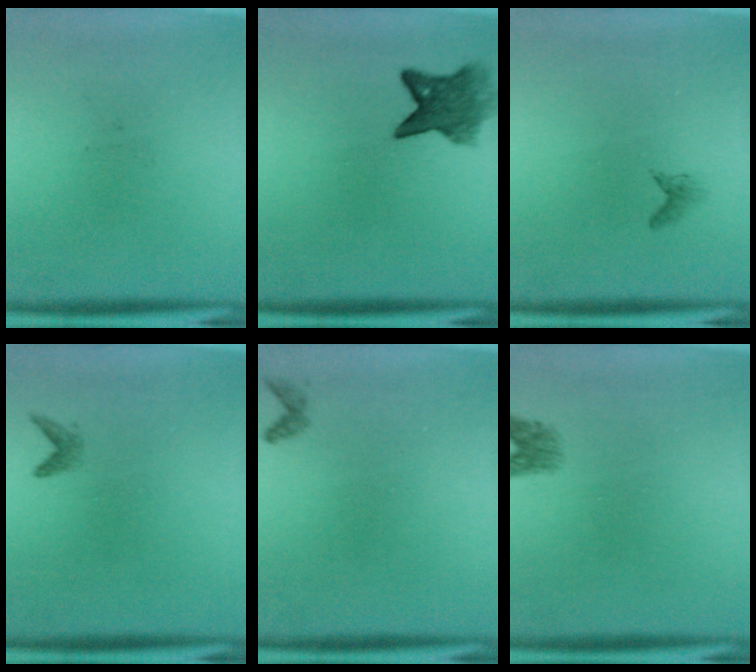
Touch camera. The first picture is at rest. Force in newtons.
{"total": 5.7}
{"total": 0.7}
{"total": 0.9}
{"total": 0.7}
{"total": 1.8}